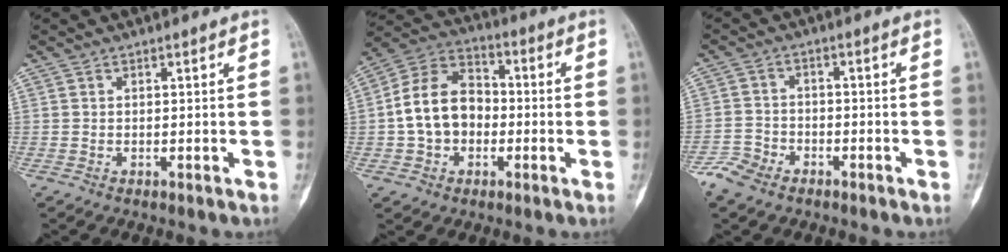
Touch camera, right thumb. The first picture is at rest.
{"total": 12.8, "force": [-1.4, 9.6, 8.2], "torque": [-0.128, 0.040, -0.038]}
{"total": 5.5, "force": [-3.9, 3.1, 2.3], "torque": [-0.047, 0.013, -0.079]}